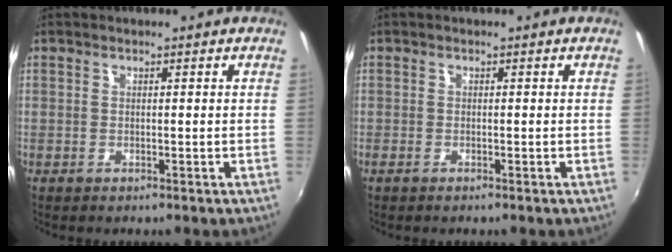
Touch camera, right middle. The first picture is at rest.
{"total": 0.9, "force": [-0.8, 0.1, 0.5], "torque": [-0.011, -0.004, -0.016]}